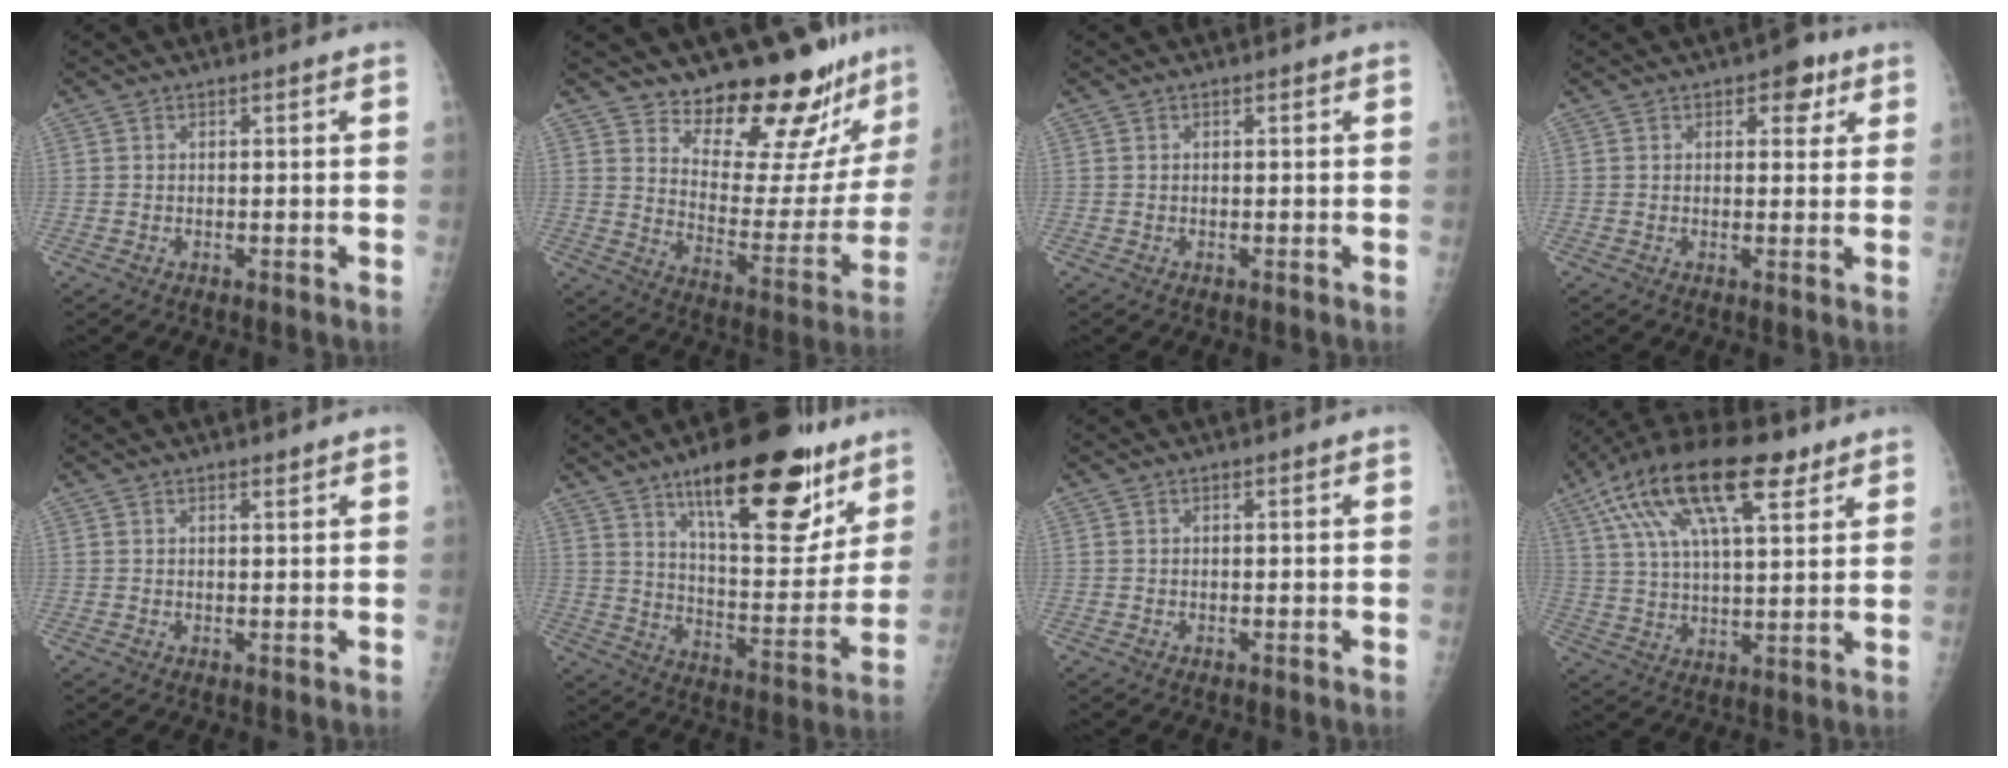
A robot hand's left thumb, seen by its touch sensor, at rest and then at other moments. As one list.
[{"total": 20.8, "force": [18.4, 5.7, 7.8], "torque": [-0.058, -0.165, 0.246]}, {"total": 0.0}, {"total": 4.4, "force": [2.2, 2.7, 2.7], "torque": [-0.005, -0.004, 0.021]}, {"total": 0.8, "force": [0.7, 0.2, 0.3], "torque": [-0.005, -0.006, 0.011]}, {"total": 24.0, "force": [14.7, 8.6, 16.9], "torque": [-0.198, -0.064, 0.227]}, {"total": 0.0}, {"total": 20.2, "force": [10.5, 7.8, 15.4], "torque": [-0.273, 0.001, 0.182]}]